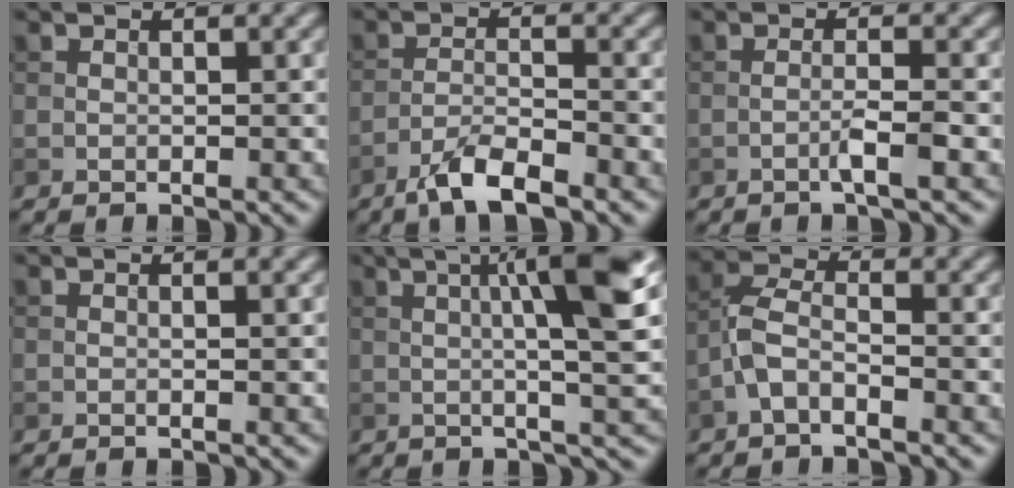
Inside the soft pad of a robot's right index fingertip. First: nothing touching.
{"total": 4.3, "force": [-3.2, 0.9, 2.8], "torque": [-0.054, 0.003, -0.066]}
{"total": 1.8, "force": [-0.9, 0.0, 1.6], "torque": [-0.030, 0.008, -0.022]}
{"total": 0.5, "force": [0.0, 0.1, 0.5], "torque": [-0.008, -0.002, 0.000]}
{"total": 8.4, "force": [1.6, 1.2, 8.2], "torque": [-0.110, 0.016, 0.023]}
{"total": 3.0, "force": [-1.6, 1.3, 2.2], "torque": [-0.051, 0.009, -0.042]}